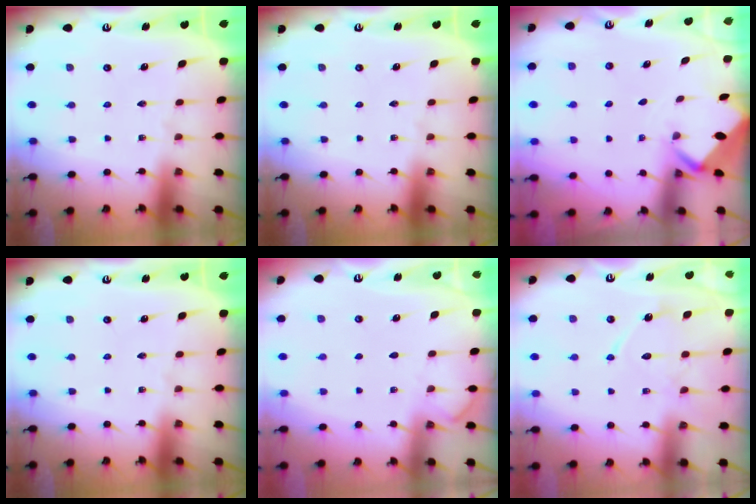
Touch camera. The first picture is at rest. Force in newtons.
{"total": 0.0}
{"total": 2.2, "press": 2.2, "slide": 0.2}
{"total": 0.0}
{"total": 2.4, "press": 2.4, "slide": 0.4}
{"total": 12.1, "press": 12.0, "slide": 1.0}